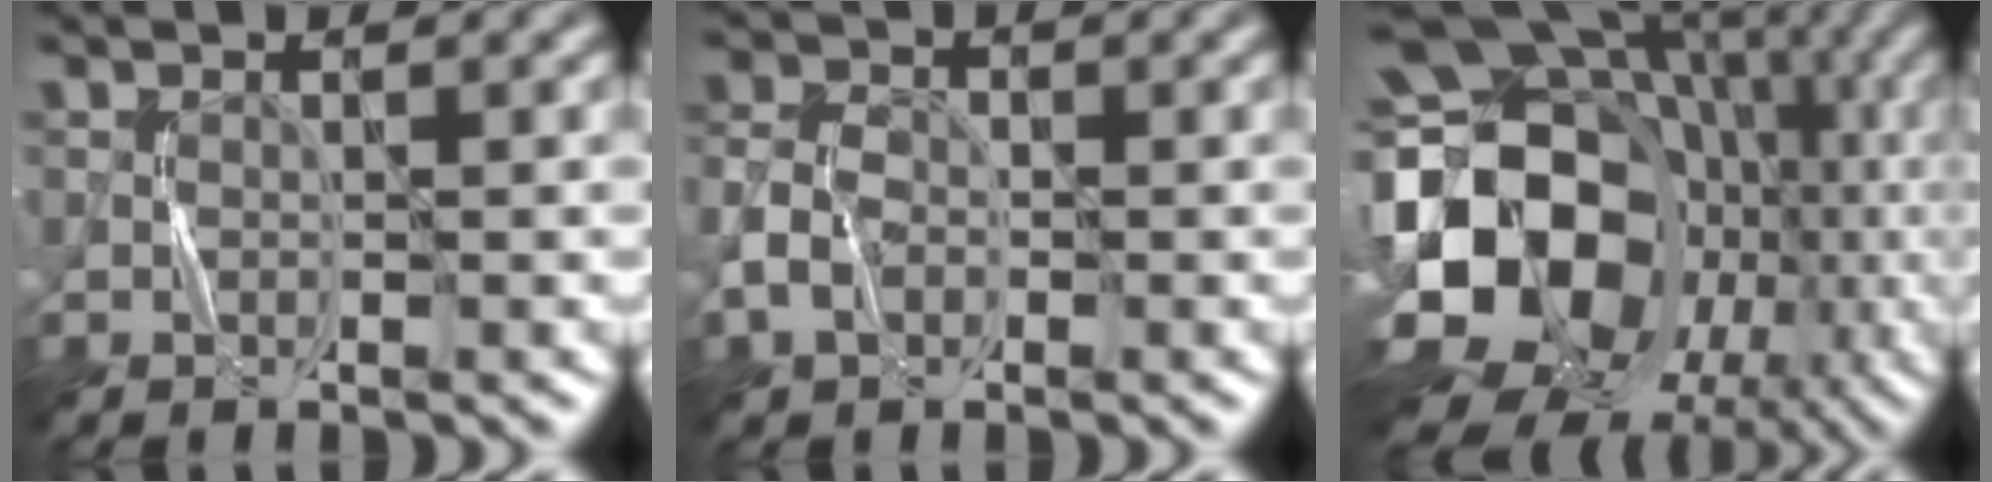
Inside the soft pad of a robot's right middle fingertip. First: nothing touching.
{"total": 3.0, "force": [-1.3, 2.1, 1.7], "torque": [-0.039, 0.002, -0.032]}
{"total": 20.5, "force": [-3.5, 16.2, 12.1], "torque": [-0.220, 0.002, -0.056]}